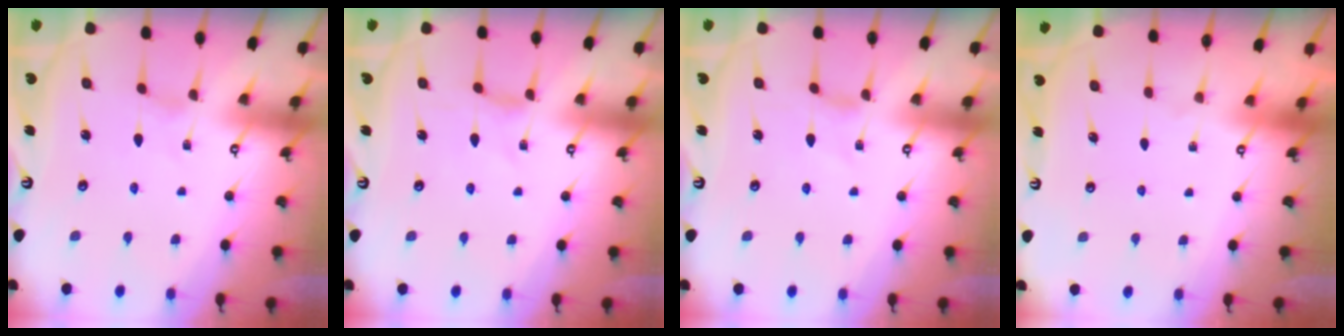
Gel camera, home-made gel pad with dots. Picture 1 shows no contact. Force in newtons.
{"total": 0.0}
{"total": 0.0}
{"total": 0.0}